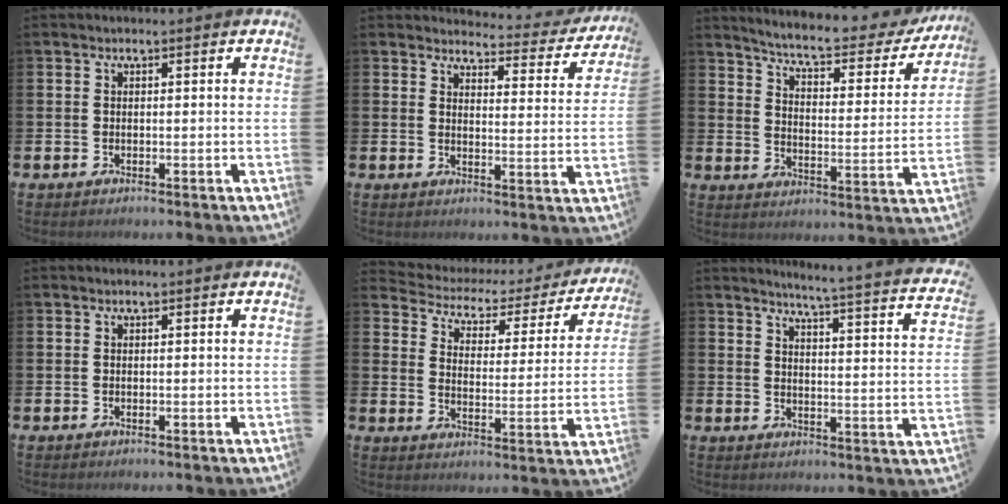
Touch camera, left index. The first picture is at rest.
{"total": 3.3, "force": [3.0, 1.1, 0.6], "torque": [-0.012, -0.030, 0.044]}
{"total": 6.6, "force": [5.9, 1.1, 2.6], "torque": [-0.074, -0.043, 0.095]}
{"total": 0.0}
{"total": 3.4, "force": [2.4, 2.2, 0.7], "torque": [-0.041, -0.019, 0.029]}
{"total": 4.2, "force": [4.0, -0.7, 1.3], "torque": [-0.031, -0.048, 0.057]}